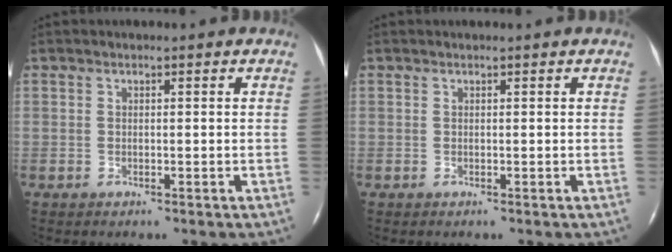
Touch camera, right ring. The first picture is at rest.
{"total": 0.0}